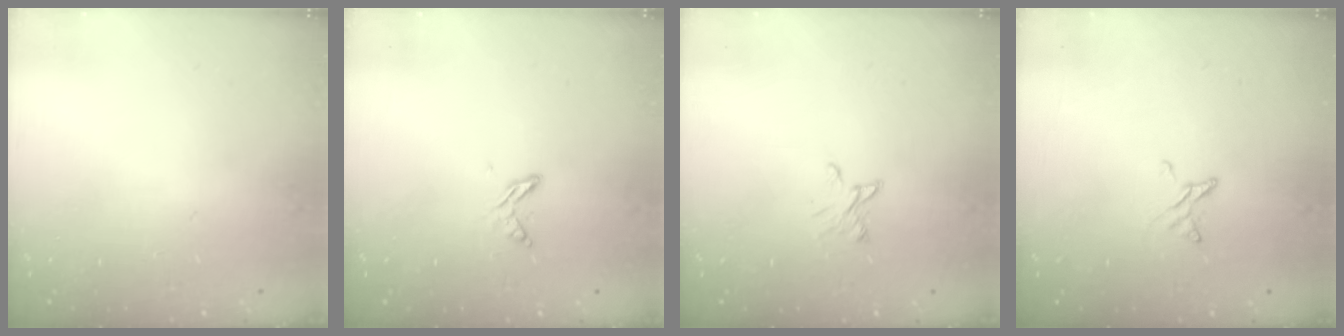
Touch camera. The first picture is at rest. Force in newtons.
{"total": 3.9, "press": 3.8, "slide": 0.4}
{"total": 3.2, "press": 3.2, "slide": 0.3}
{"total": 4.2, "press": 4.2, "slide": 0.5}